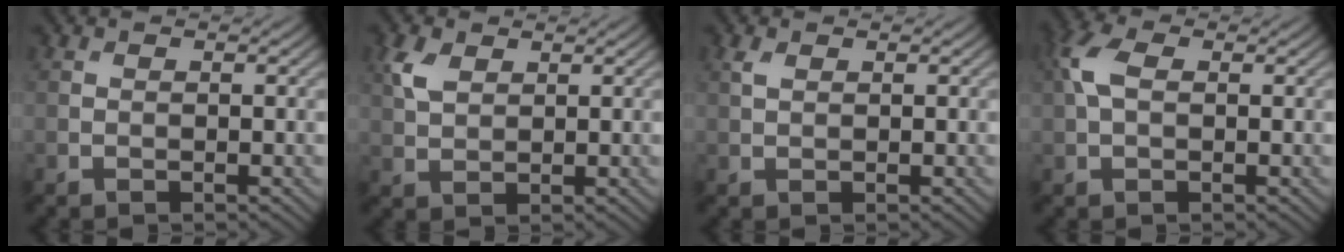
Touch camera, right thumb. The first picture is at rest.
{"total": 3.5, "force": [1.7, 2.1, 2.2], "torque": [-0.057, 0.005, 0.034]}
{"total": 1.2, "force": [0.7, 0.7, 0.8], "torque": [-0.024, 0.003, 0.014]}
{"total": 4.1, "force": [0.9, 2.4, 3.2], "torque": [-0.085, 0.013, 0.011]}